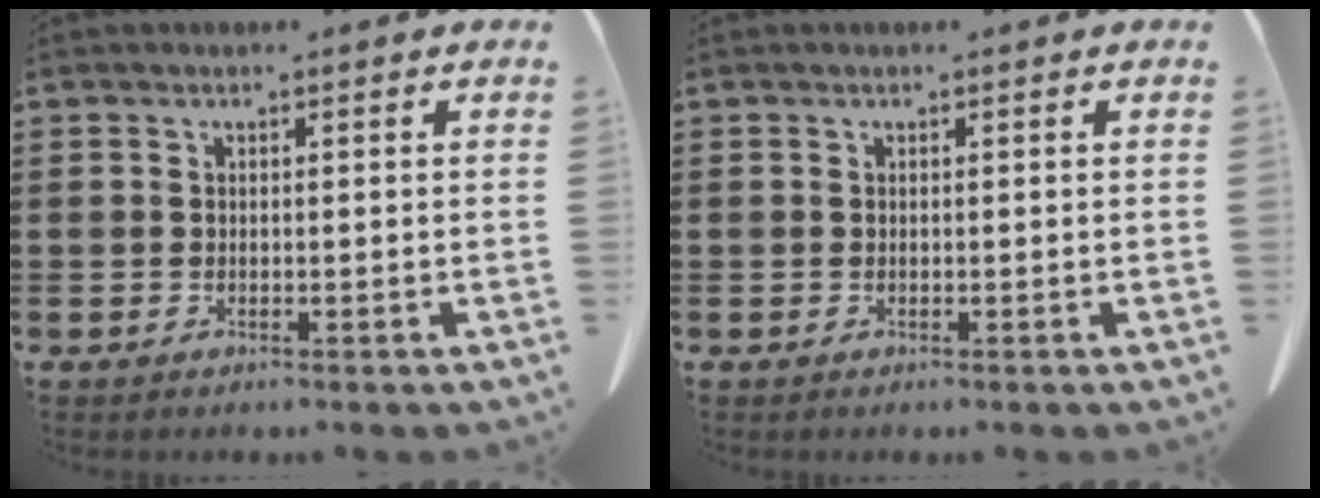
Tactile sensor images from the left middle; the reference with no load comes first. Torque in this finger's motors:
{"motor_torque": [-0.17, 0.30, 0.00, 0.00]}